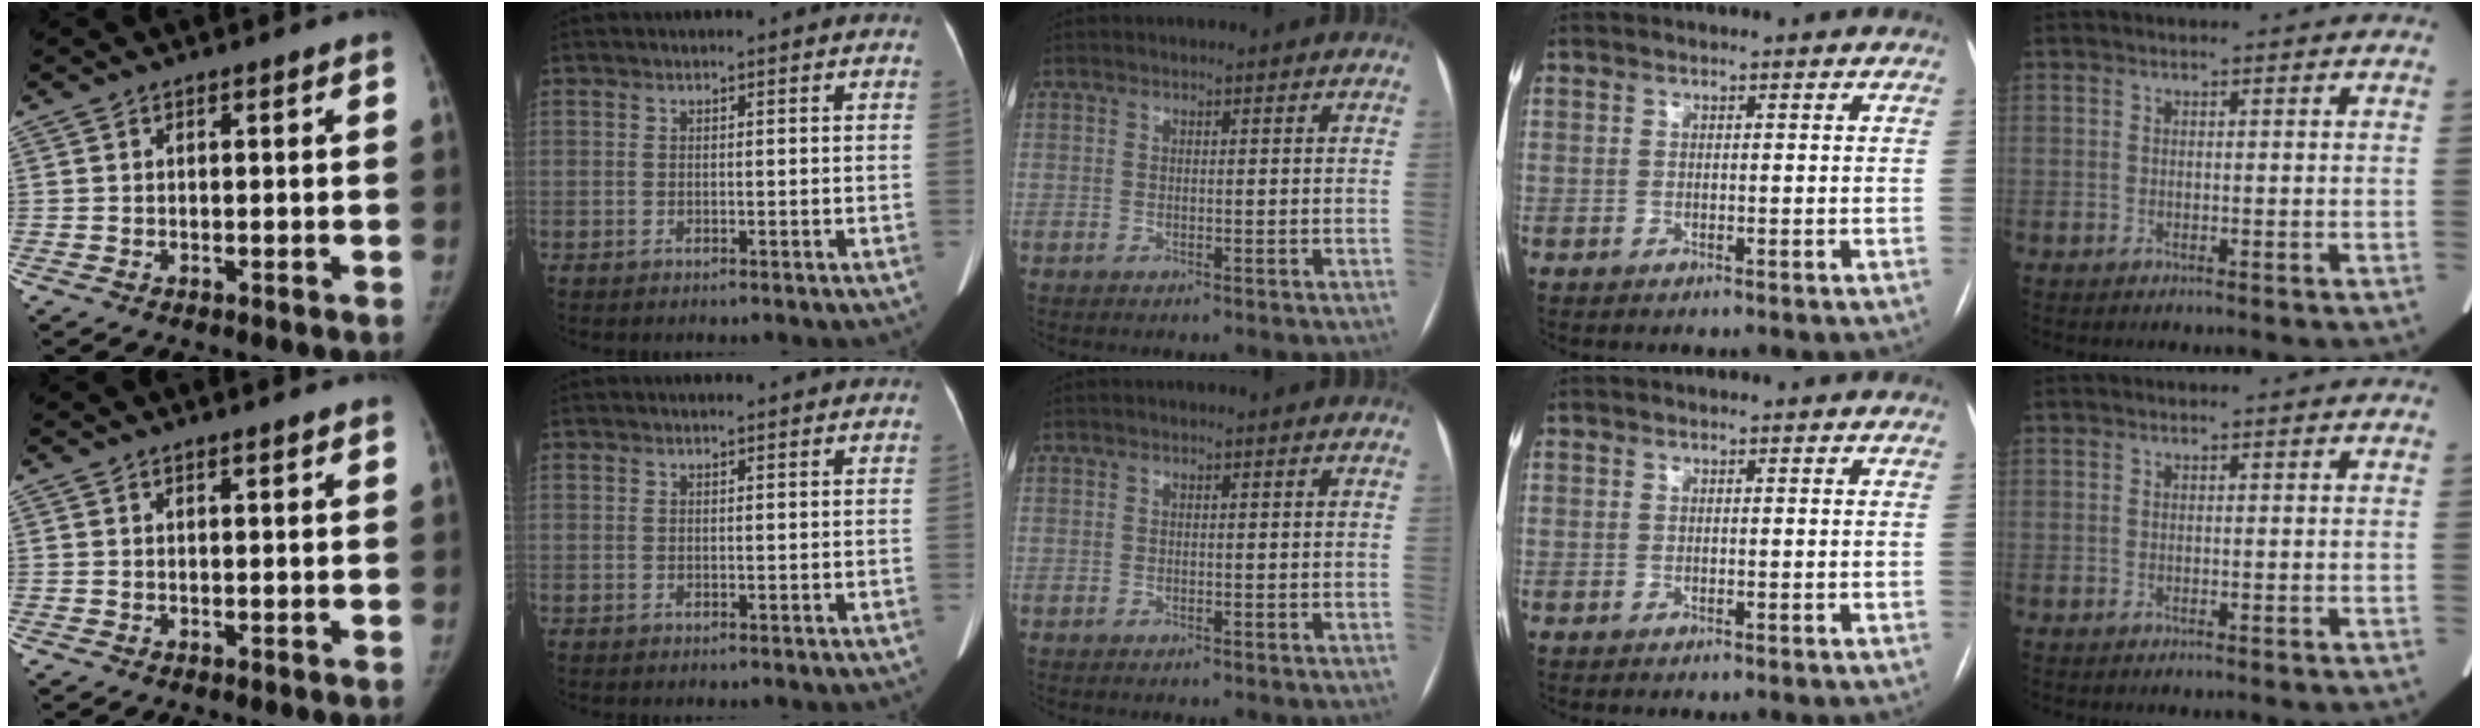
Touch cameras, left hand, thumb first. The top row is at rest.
{"thumb": {"total": 1.0, "force": [0.8, 0.1, 0.6], "torque": [-0.007, -0.004, 0.013]}, "index": {"total": 0.7, "force": [0.7, 0.1, 0.1], "torque": [-0.009, 0.005, 0.009]}}